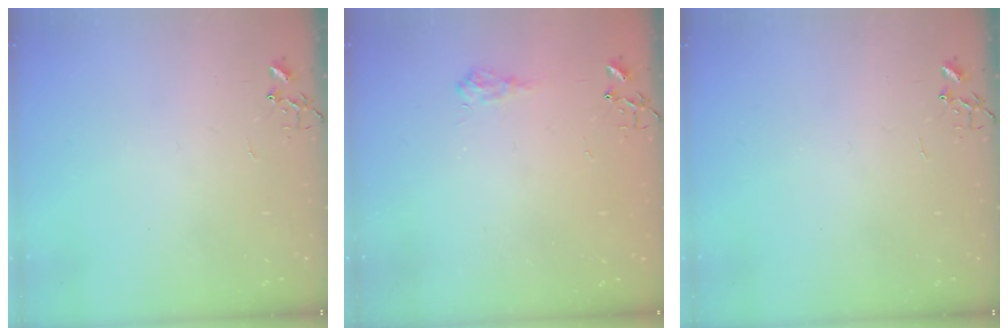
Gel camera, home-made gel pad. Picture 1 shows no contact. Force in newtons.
{"total": 6.2, "press": 6.2, "slide": 0.9}
{"total": 0.0}